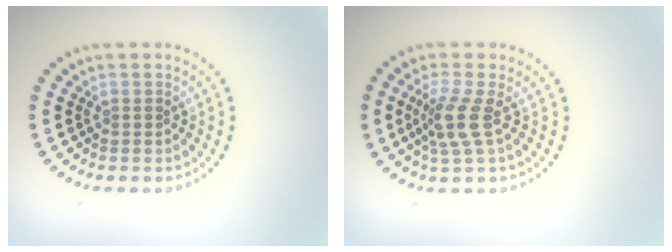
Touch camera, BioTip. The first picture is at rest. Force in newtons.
{"total": 2.9, "press": 2.2, "slide": 1.8}